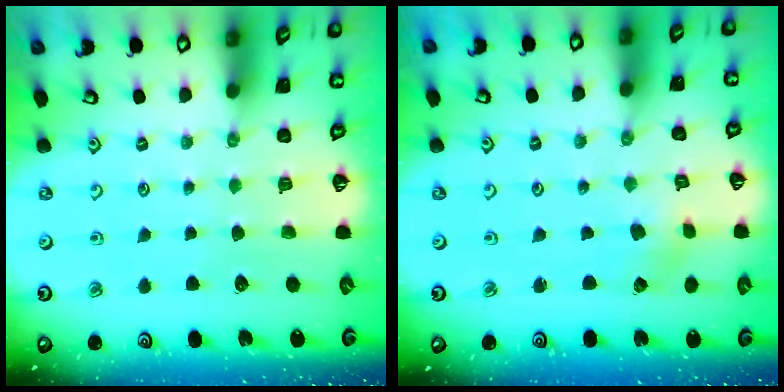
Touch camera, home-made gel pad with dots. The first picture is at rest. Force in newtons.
{"total": 0.5, "press": 0.5, "slide": 0.1}